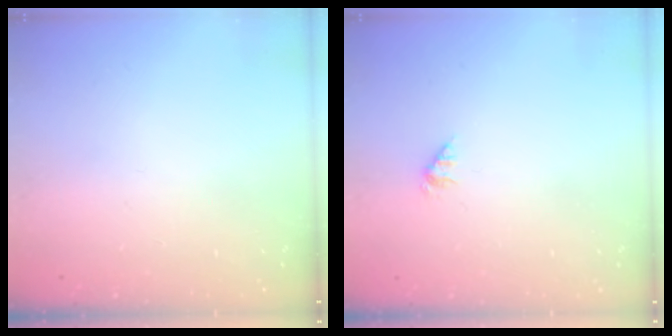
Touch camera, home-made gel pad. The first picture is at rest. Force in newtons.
{"total": 1.2, "press": 1.2, "slide": 0.2}